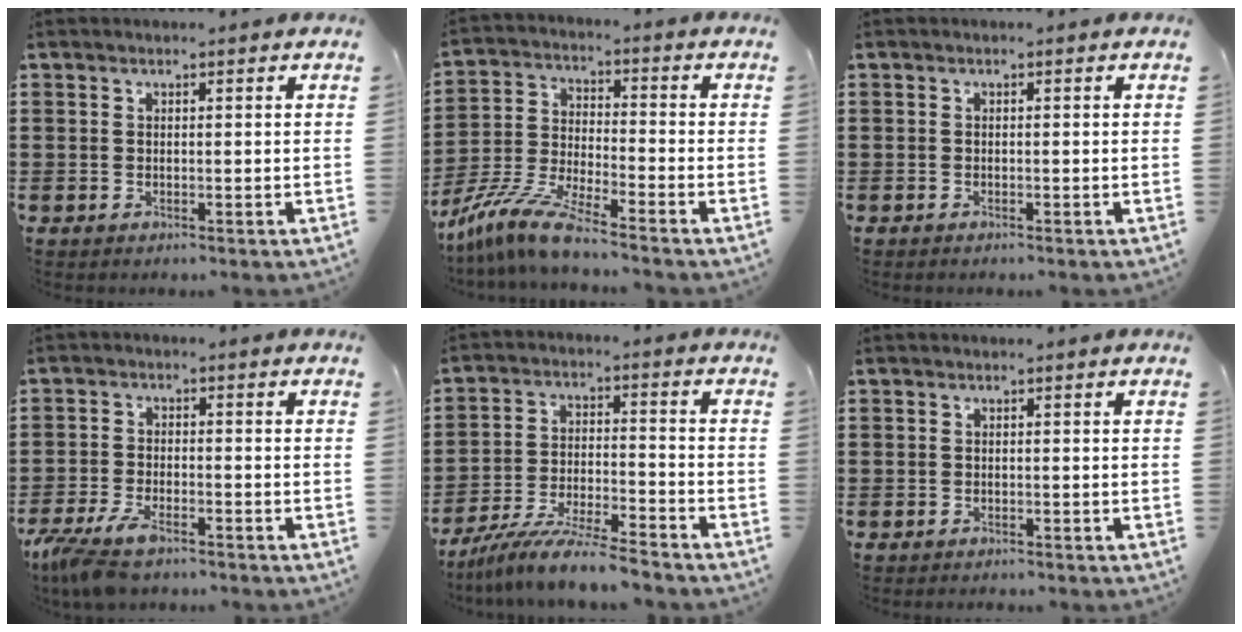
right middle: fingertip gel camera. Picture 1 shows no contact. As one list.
[{"total": 9.1, "force": [-8.1, -0.1, 4.1], "torque": [-0.097, -0.006, -0.165]}, {"total": 0.0}, {"total": 5.3, "force": [-4.2, 1.3, 3.1], "torque": [-0.094, -0.017, -0.088]}, {"total": 8.8, "force": [-8.1, -0.1, 3.2], "torque": [-0.064, -0.001, -0.157]}, {"total": 0.7, "force": [-0.7, 0.1, -0.1], "torque": [-0.006, 0.003, -0.013]}]